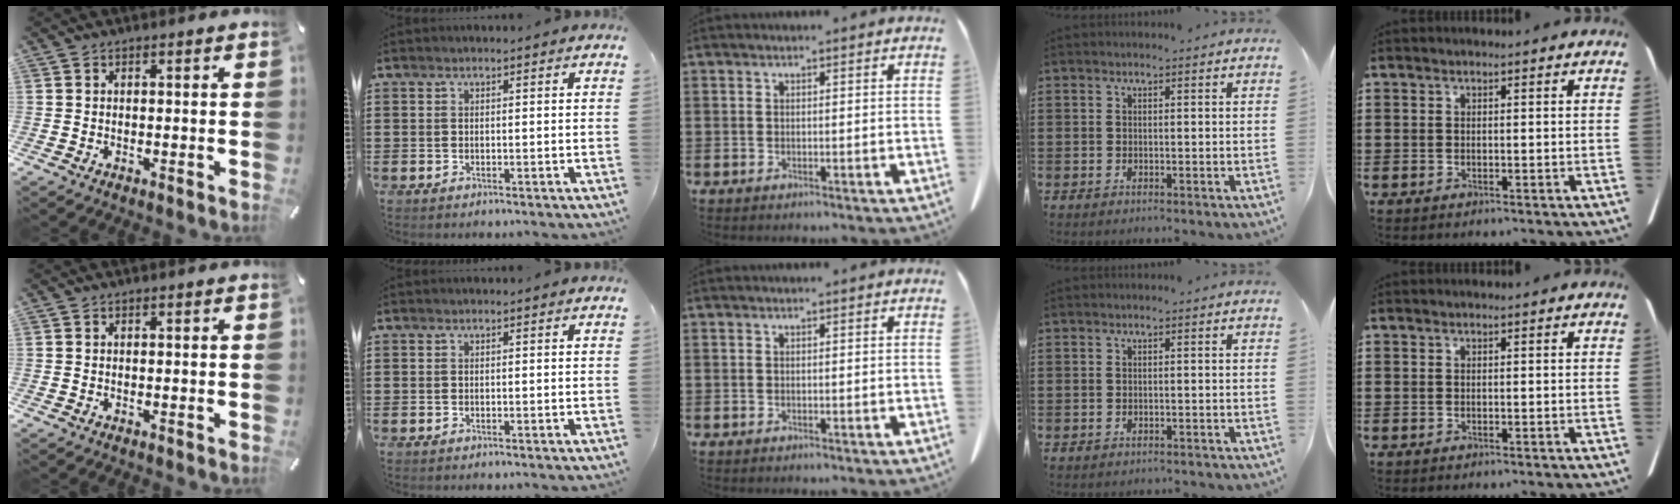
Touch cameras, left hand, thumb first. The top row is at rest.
{"ring": {"total": 0.6, "force": [-0.6, 0.1, 0.1], "torque": [-0.004, -0.001, -0.012]}}